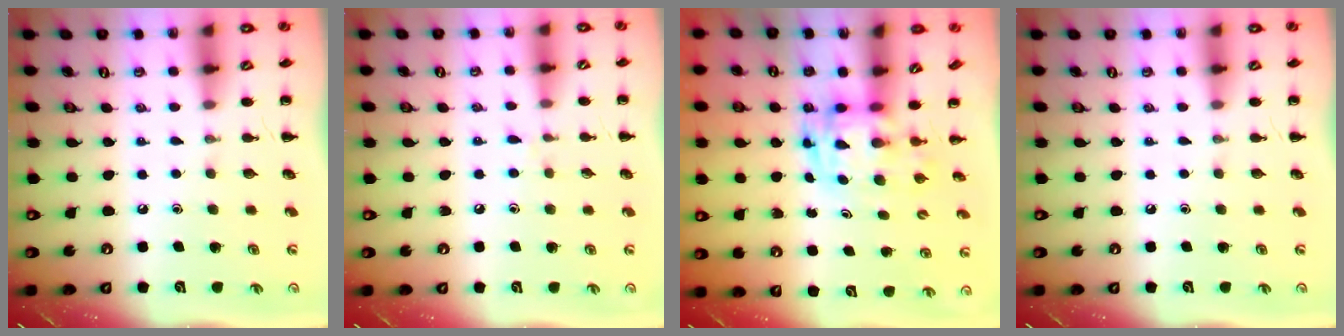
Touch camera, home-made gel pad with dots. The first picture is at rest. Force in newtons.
{"total": 5.2, "press": 4.8, "slide": 2.0}
{"total": 2.9, "press": 2.9, "slide": 0.6}
{"total": 0.0}